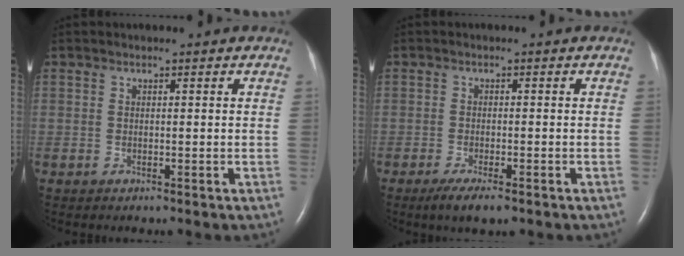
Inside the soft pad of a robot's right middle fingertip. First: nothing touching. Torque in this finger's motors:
{"motor_torque": [0.47, -0.31, 0.03, 0.03]}